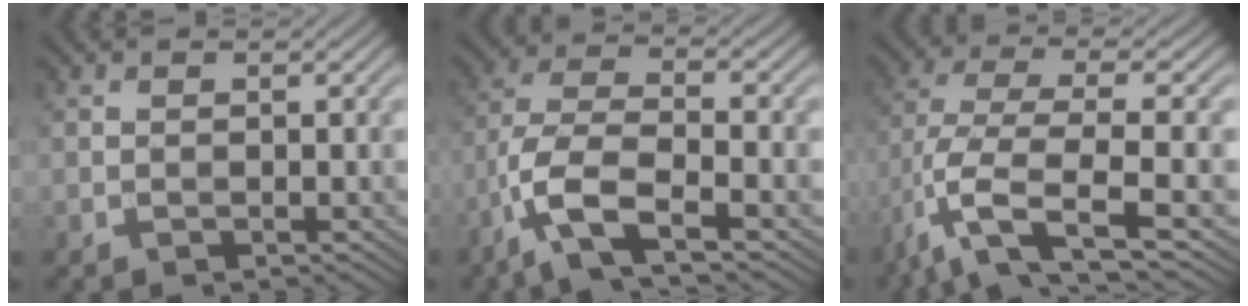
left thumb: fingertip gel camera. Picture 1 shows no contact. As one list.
[{"total": 8.1, "force": [-4.5, 2.4, 6.2], "torque": [-0.134, 0.005, -0.104]}, {"total": 9.4, "force": [-4.1, 3.0, 7.9], "torque": [-0.180, -0.005, -0.088]}]